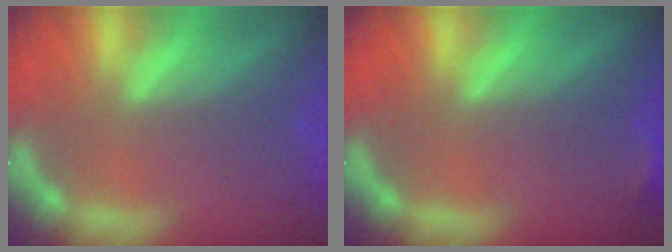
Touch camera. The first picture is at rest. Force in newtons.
{"total": 1.4}